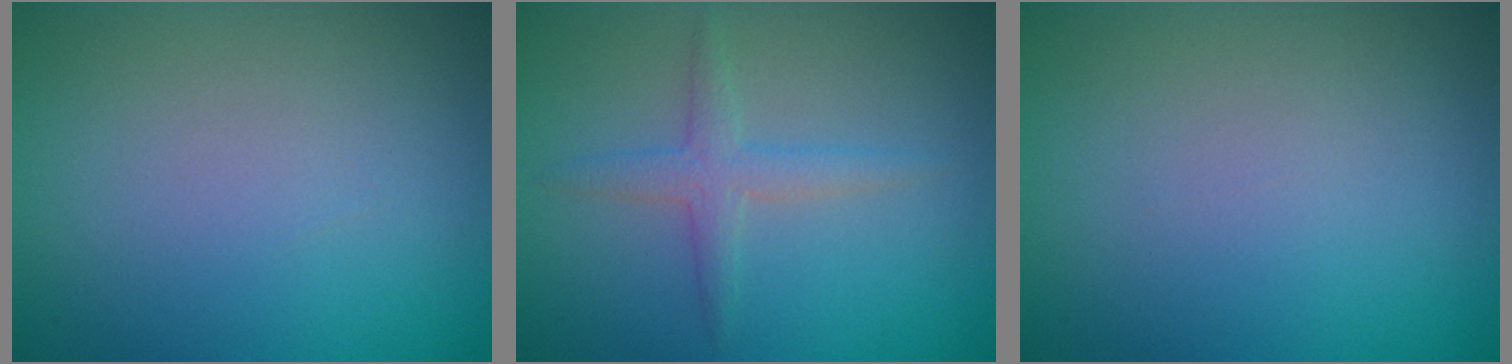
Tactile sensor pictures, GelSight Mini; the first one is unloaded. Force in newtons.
{"total": 2.2, "press": 2.2, "slide": 0.1}
{"total": 0.0}